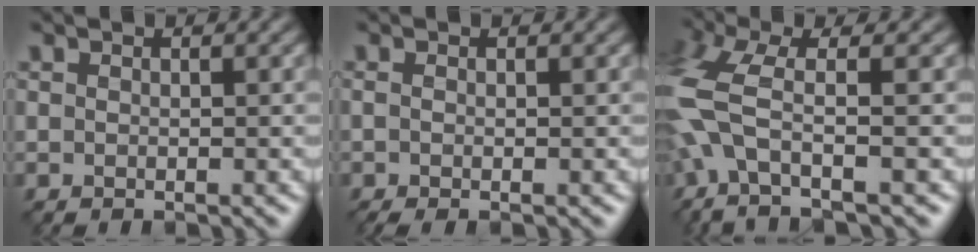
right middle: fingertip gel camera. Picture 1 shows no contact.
{"total": 1.4, "force": [-0.6, 0.5, 1.1], "torque": [-0.030, -0.002, -0.011]}
{"total": 7.4, "force": [-1.3, 3.0, 6.6], "torque": [-0.171, 0.008, -0.030]}